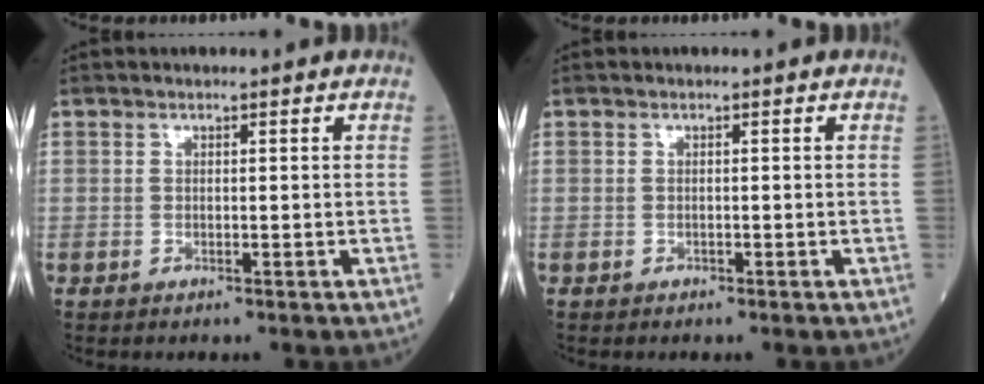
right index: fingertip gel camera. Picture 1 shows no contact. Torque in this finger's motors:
{"motor_torque": [0.19, -0.12, 0.05, -0.01]}